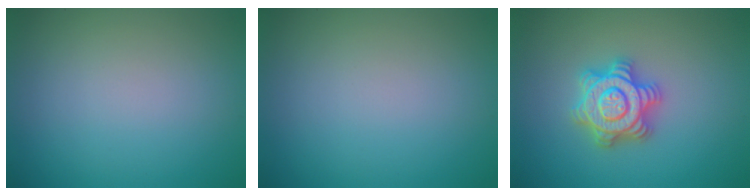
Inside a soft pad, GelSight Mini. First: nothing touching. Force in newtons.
{"total": 0.0}
{"total": 4.7, "press": 4.7, "slide": 0.6}